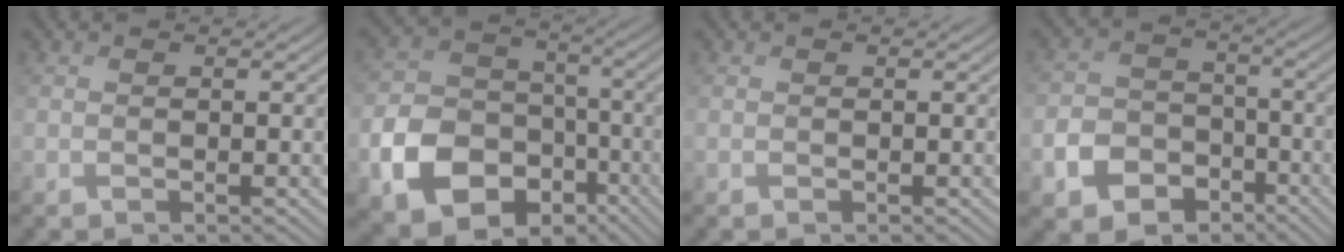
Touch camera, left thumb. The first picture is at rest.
{"total": 12.4, "force": [-5.2, 9.4, 6.2], "torque": [-0.149, -0.036, -0.092]}
{"total": 0.0}
{"total": 7.5, "force": [-4.1, 5.5, 3.0], "torque": [-0.072, -0.013, -0.082]}